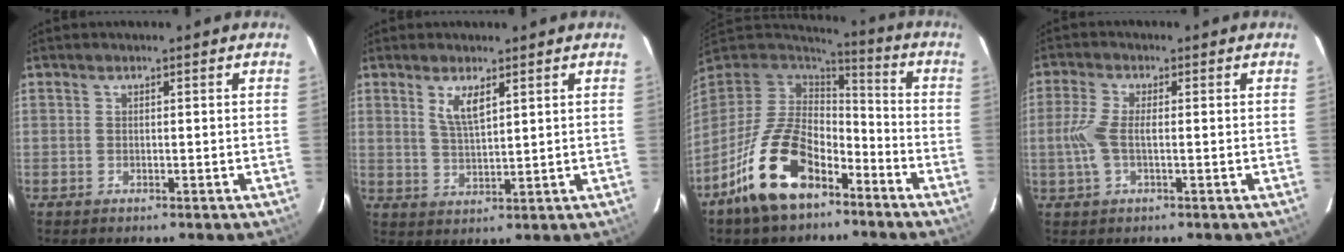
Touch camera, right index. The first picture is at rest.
{"total": 4.4, "force": [2.3, 1.1, 3.6], "torque": [-0.069, -0.005, 0.047]}
{"total": 17.5, "force": [-10.3, 9.1, 10.9], "torque": [-0.219, 0.001, -0.179]}
{"total": 5.5, "force": [-0.7, 1.8, 5.1], "torque": [-0.115, 0.002, -0.013]}